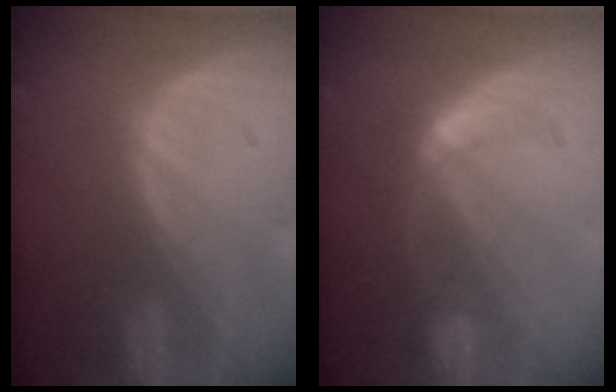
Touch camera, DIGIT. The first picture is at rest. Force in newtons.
{"total": 5.6, "press": 5.0, "slide": 2.5}